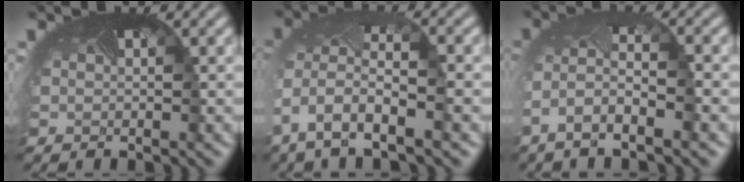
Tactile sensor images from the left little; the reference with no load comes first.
{"total": 9.6, "force": [-3.5, 4.8, 7.6], "torque": [-0.184, -0.030, -0.040]}
{"total": 5.9, "force": [-3.1, 1.8, 4.6], "torque": [-0.111, -0.012, -0.056]}